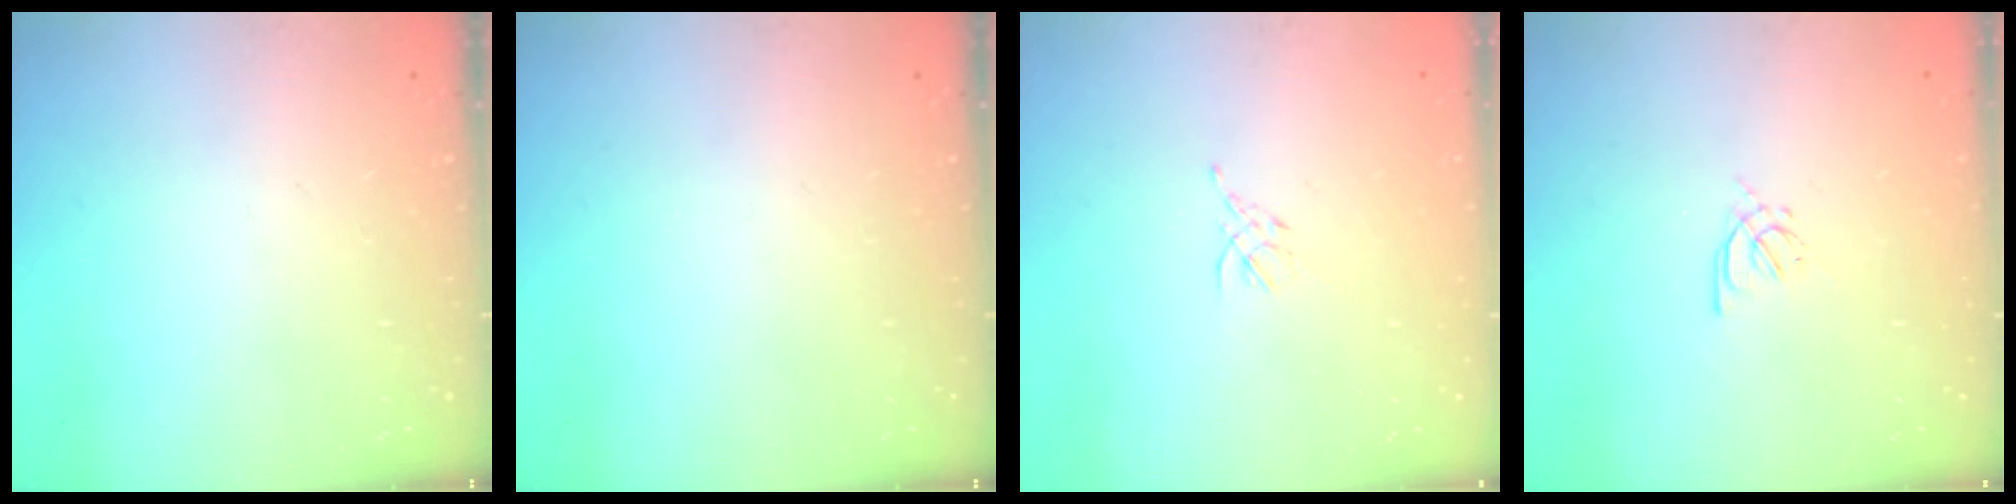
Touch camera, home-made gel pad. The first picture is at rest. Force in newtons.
{"total": 0.0}
{"total": 1.5, "press": 1.4, "slide": 0.6}
{"total": 2.9, "press": 2.8, "slide": 0.8}